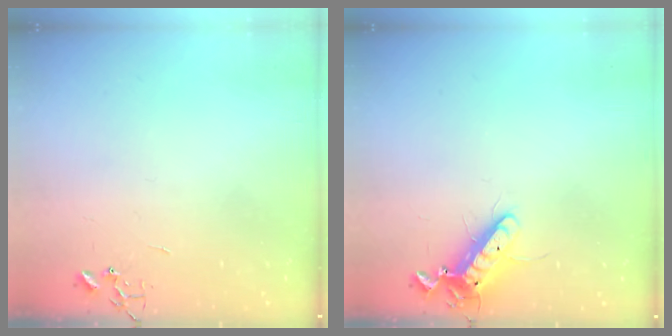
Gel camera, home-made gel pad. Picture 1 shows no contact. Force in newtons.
{"total": 11.8, "press": 11.6, "slide": 2.2}